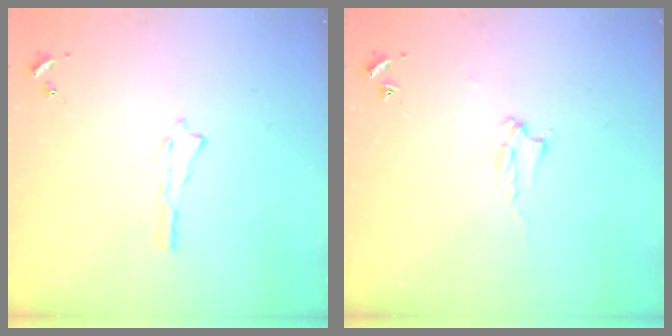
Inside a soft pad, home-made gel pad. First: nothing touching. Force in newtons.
{"total": 2.0, "press": 2.0, "slide": 0.2}